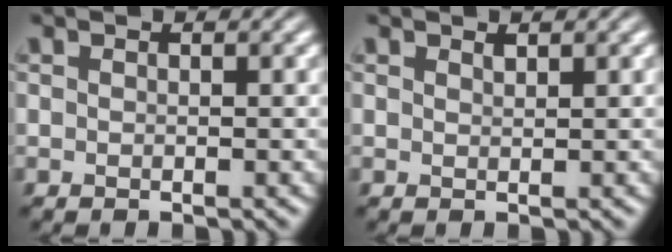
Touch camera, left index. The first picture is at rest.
{"total": 0.5, "force": [0.5, 0.1, 0.2], "torque": [-0.003, -0.003, 0.011]}